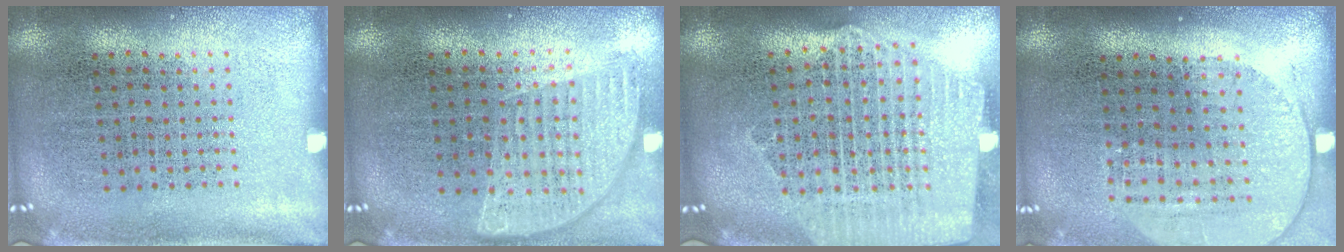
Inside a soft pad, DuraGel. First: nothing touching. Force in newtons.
{"total": 0.9, "press": 0.9, "slide": 0.2}
{"total": 2.6, "press": 2.2, "slide": 1.3}
{"total": 1.5, "press": 1.3, "slide": 0.7}